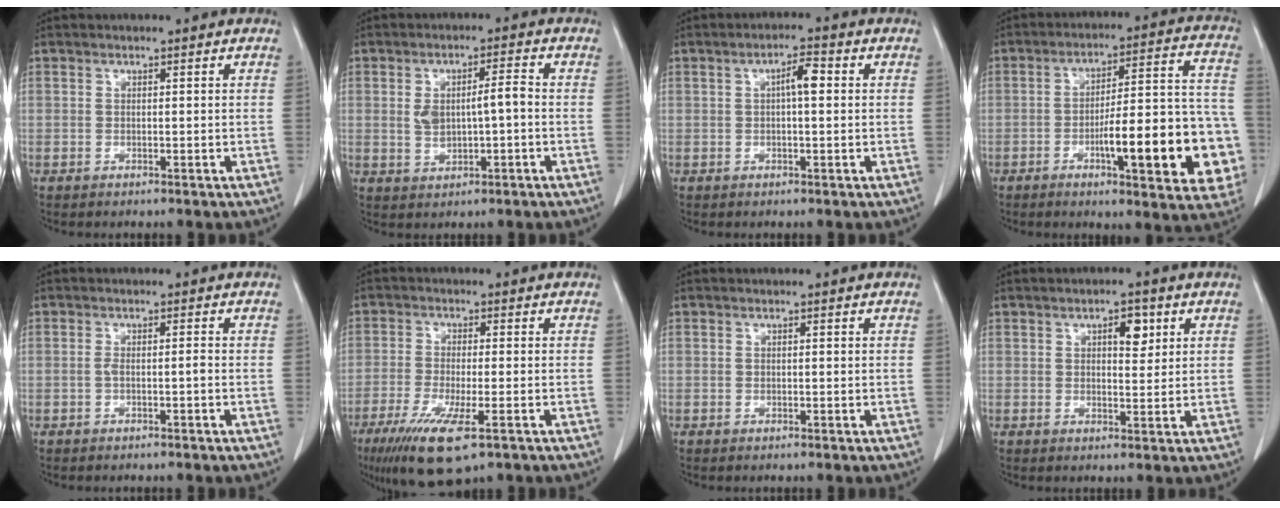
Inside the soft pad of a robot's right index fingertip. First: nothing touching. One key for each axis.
{"total": 5.6, "fx": 0.1, "fy": 1.8, "fz": 5.3, "tx": -0.098, "ty": 0.016, "tz": 0.010}
{"total": 3.5, "fx": 0.5, "fy": 0.7, "fz": 3.4, "tx": -0.056, "ty": 0.009, "tz": 0.006}
{"total": 19.9, "fx": -6.0, "fy": 4.1, "fz": 18.5, "tx": -0.181, "ty": 0.033, "tz": -0.068}
{"total": 1.3, "fx": -0.5, "fy": 0.1, "fz": 1.2, "tx": -0.020, "ty": 0.003, "tz": -0.007}
{"total": 10.3, "fx": -5.9, "fy": 1.8, "fz": 8.3, "tx": -0.152, "ty": -0.030, "tz": -0.098}
{"total": 0.0}
{"total": 3.8, "fx": 1.6, "fy": 1.6, "fz": 3.1, "tx": -0.044, "ty": 0.001, "tz": 0.022}